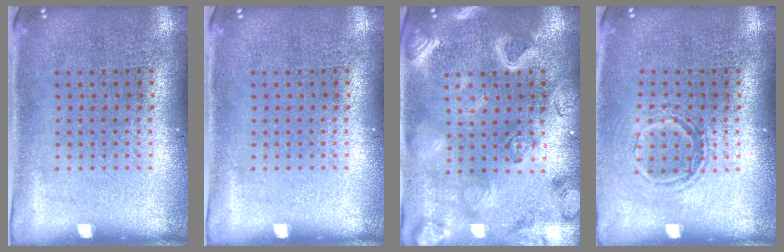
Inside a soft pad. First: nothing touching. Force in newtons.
{"total": 0.0}
{"total": 3.1, "press": 3.0, "slide": 0.7}
{"total": 1.3, "press": 1.1, "slide": 0.7}